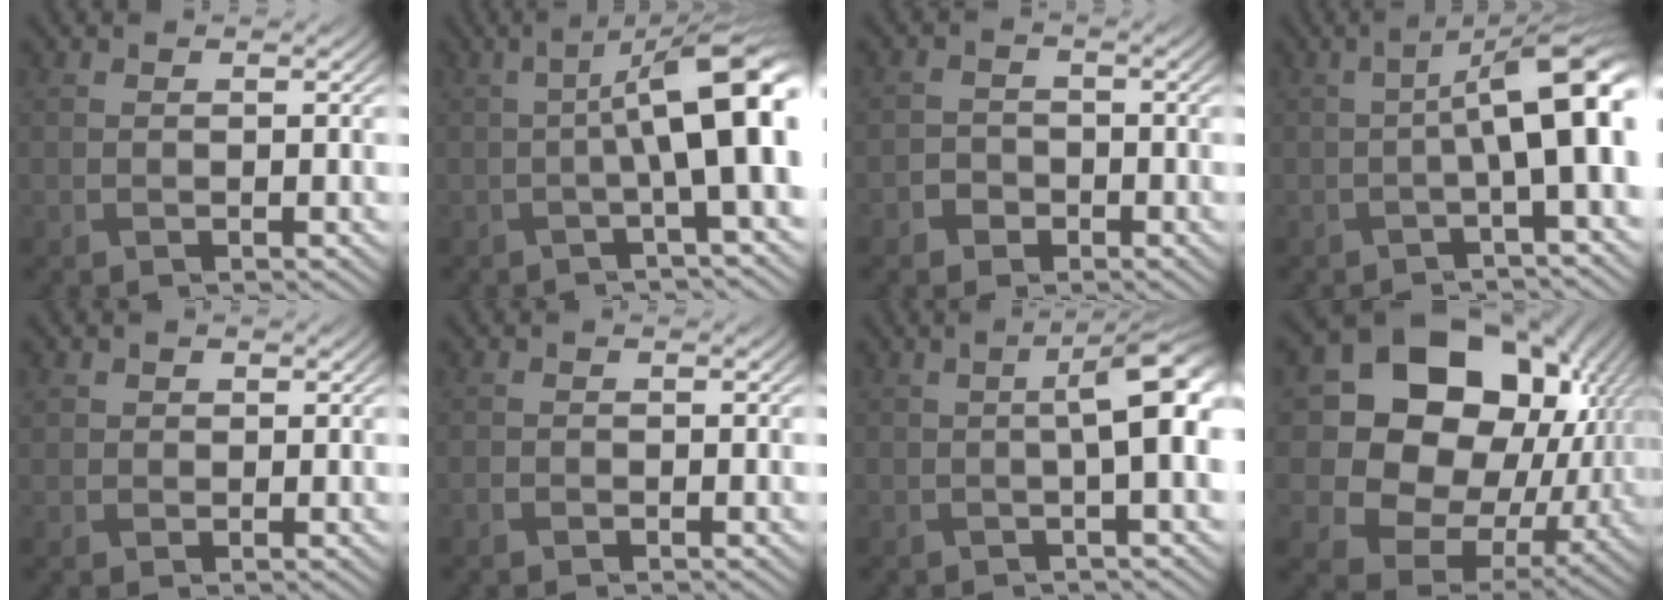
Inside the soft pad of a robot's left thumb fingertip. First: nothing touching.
{"total": 10.5, "force": [0.3, 2.7, 10.1], "torque": [-0.134, 0.011, 0.000]}
{"total": 2.0, "force": [-1.2, 1.5, 0.5], "torque": [-0.006, 0.002, -0.027]}
{"total": 8.7, "force": [0.0, 2.3, 8.4], "torque": [-0.116, 0.010, -0.002]}
{"total": 1.3, "force": [0.6, 1.1, 0.2], "torque": [-0.006, -0.002, 0.009]}
{"total": 0.6, "force": [-0.4, 0.4, 0.2], "torque": [-0.005, -0.002, -0.009]}
{"total": 5.9, "force": [0.5, 1.2, 5.7], "torque": [-0.082, 0.010, 0.006]}
{"total": 18.4, "force": [3.8, 15.0, 10.1], "torque": [-0.216, -0.009, 0.097]}